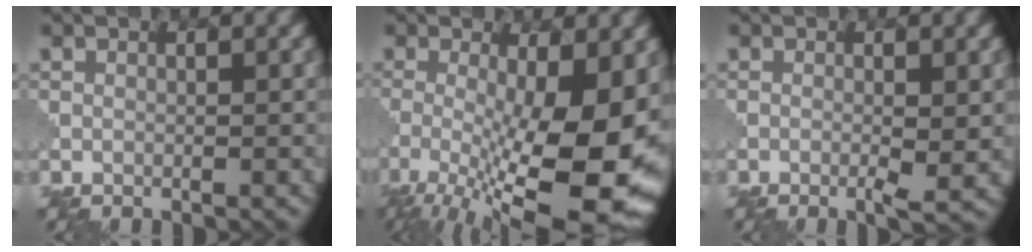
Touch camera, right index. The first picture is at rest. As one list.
[{"total": 15.2, "force": [-4.2, 4.9, 13.8], "torque": [-0.219, -0.024, -0.056]}, {"total": 2.3, "force": [-0.5, 0.3, 2.2], "torque": [-0.037, -0.004, -0.009]}]